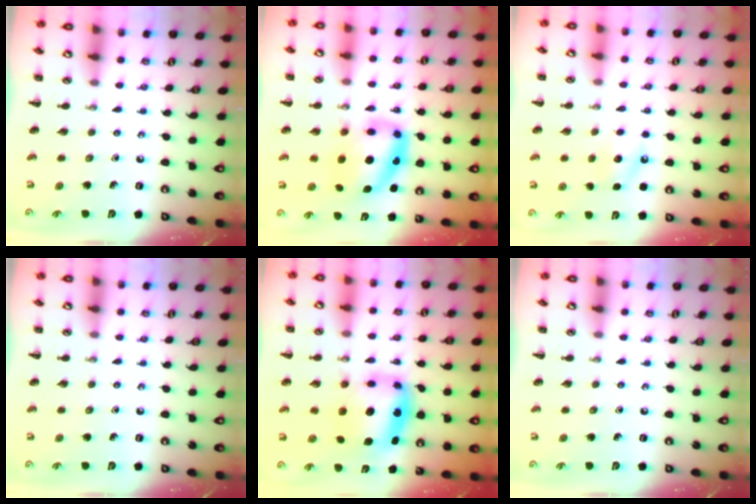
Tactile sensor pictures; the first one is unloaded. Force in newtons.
{"total": 10.6, "press": 10.3, "slide": 2.8}
{"total": 8.0, "press": 7.8, "slide": 1.9}
{"total": 0.0}
{"total": 6.3, "press": 6.1, "slide": 1.6}
{"total": 0.0}